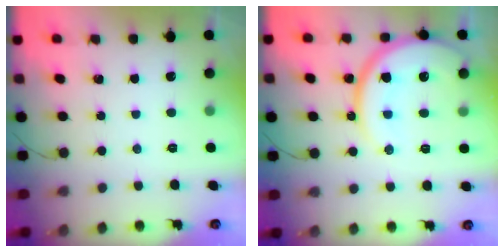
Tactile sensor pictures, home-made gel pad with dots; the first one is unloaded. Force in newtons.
{"total": 14.7, "press": 14.6, "slide": 1.4}